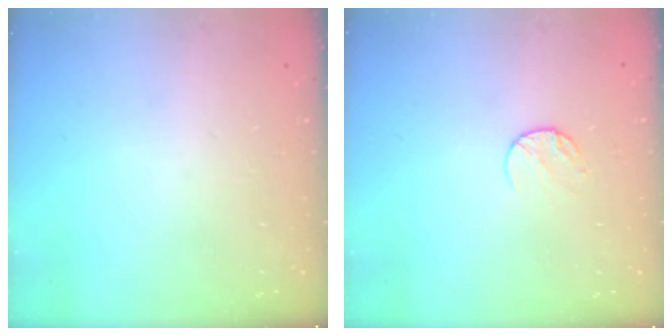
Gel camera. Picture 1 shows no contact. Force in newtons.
{"total": 5.5, "press": 5.5, "slide": 0.6}